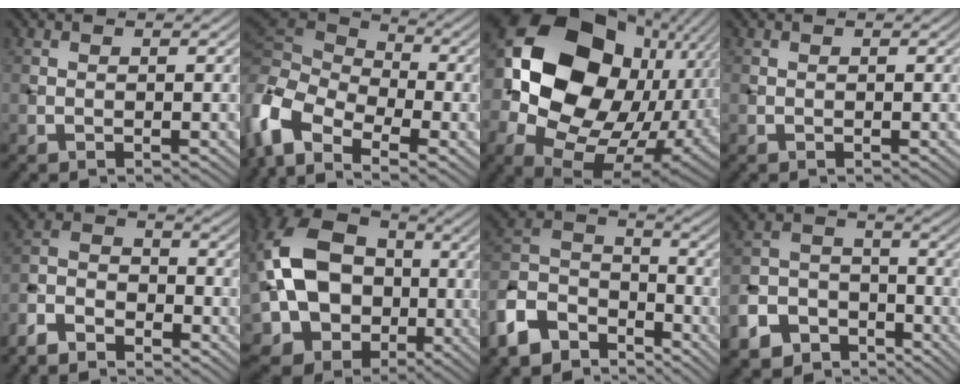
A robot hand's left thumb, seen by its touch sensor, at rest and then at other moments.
{"total": 12.8, "force": [-4.8, 7.4, 9.3], "torque": [-0.241, -0.002, -0.098]}
{"total": 21.9, "force": [2.1, 16.3, 14.5], "torque": [-0.323, -0.019, 0.069]}
{"total": 0.0}
{"total": 7.5, "force": [-6.1, 3.1, 2.9], "torque": [-0.066, -0.007, -0.138]}
{"total": 17.0, "force": [-0.3, 12.8, 11.1], "torque": [-0.256, 0.009, -0.015]}
{"total": 11.8, "force": [-8.4, 6.5, 5.1], "torque": [-0.133, -0.006, -0.178]}
{"total": 9.2, "force": [-6.4, 5.7, 3.4], "torque": [-0.081, -0.018, -0.131]}